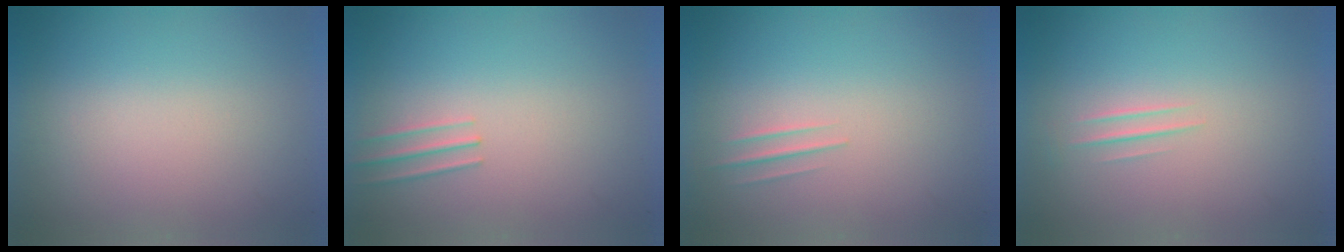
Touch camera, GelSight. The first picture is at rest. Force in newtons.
{"total": 1.0}
{"total": 1.2}
{"total": 1.1}